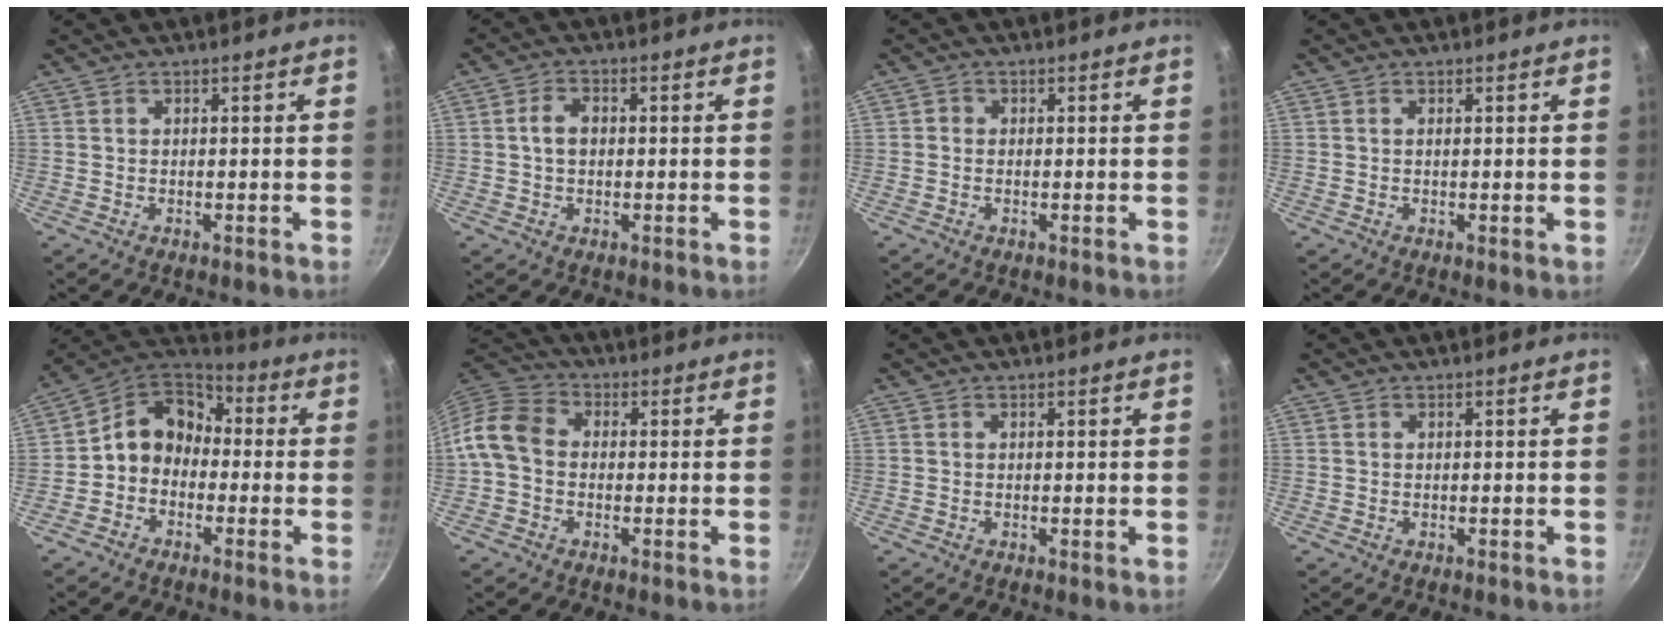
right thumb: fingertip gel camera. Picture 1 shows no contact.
{"total": 3.7, "force": [0.0, 2.7, 2.6], "torque": [-0.036, 0.012, -0.003]}
{"total": 1.0, "force": [-0.3, 0.9, 0.3], "torque": [-0.002, 0.003, -0.009]}
{"total": 0.6, "force": [0.2, 0.1, 0.5], "torque": [-0.010, -0.001, 0.000]}
{"total": 10.6, "force": [-1.2, 8.7, 5.9], "torque": [-0.070, 0.048, -0.048]}
{"total": 8.6, "force": [-0.8, 6.7, 5.3], "torque": [-0.088, 0.026, -0.038]}
{"total": 0.0}
{"total": 0.0}